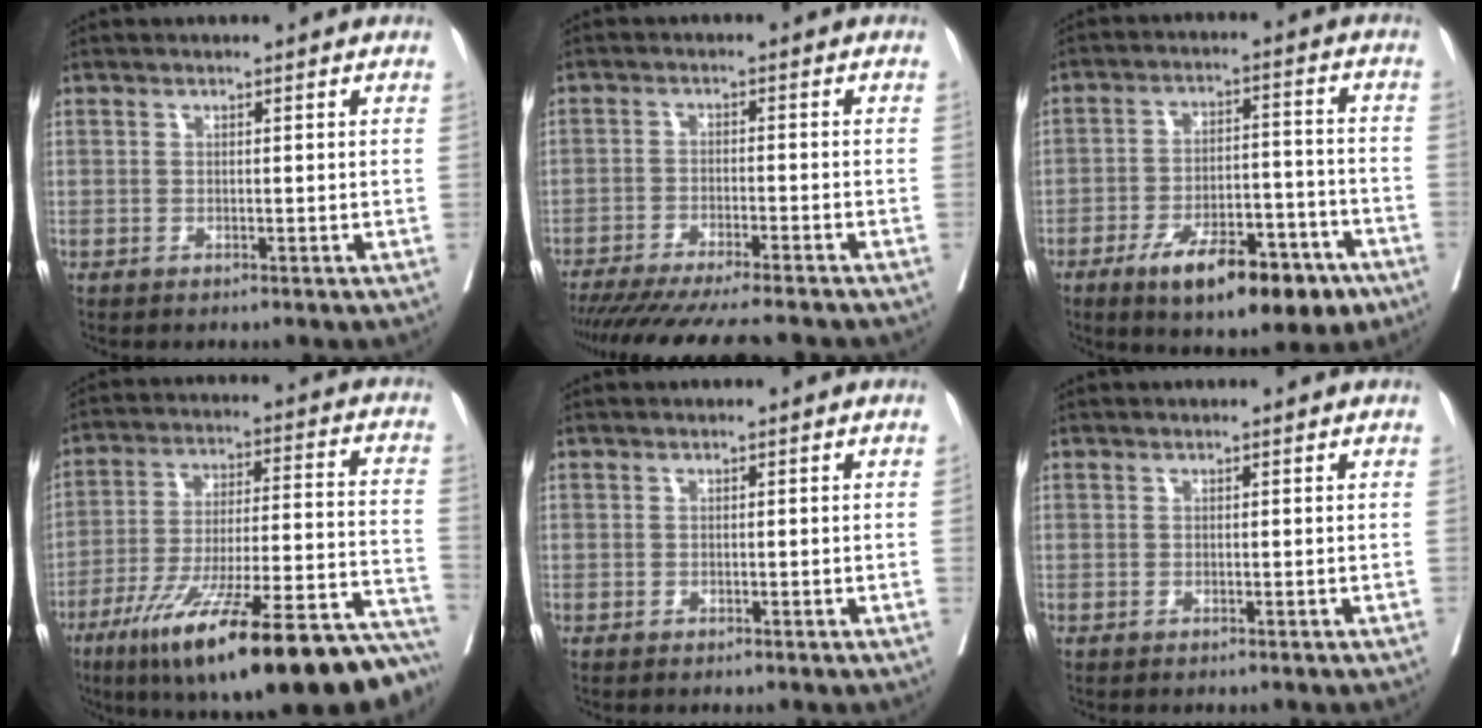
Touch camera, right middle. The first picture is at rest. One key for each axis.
{"total": 17.4, "fx": -15.5, "fy": 0.8, "fz": 7.9, "tx": -0.125, "ty": -0.046, "tz": -0.222}
{"total": 14.9, "fx": -8.8, "fy": 5.2, "fz": 10.8, "tx": -0.142, "ty": 0.009, "tz": -0.127}
{"total": 28.5, "fx": -20.6, "fy": 4.1, "fz": 19.3, "tx": -0.230, "ty": 0.001, "tz": -0.314}
{"total": 0.0}
{"total": 0.0}